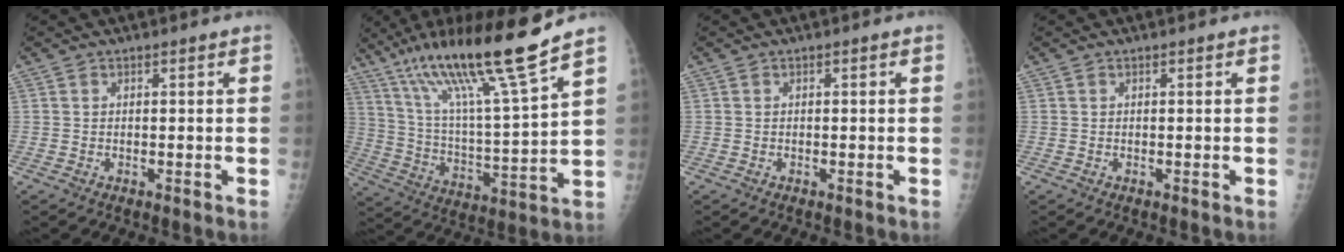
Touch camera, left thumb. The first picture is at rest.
{"total": 19.6, "force": [14.2, 0.2, 13.5], "torque": [-0.219, -0.065, 0.255]}
{"total": 0.0}
{"total": 0.0}